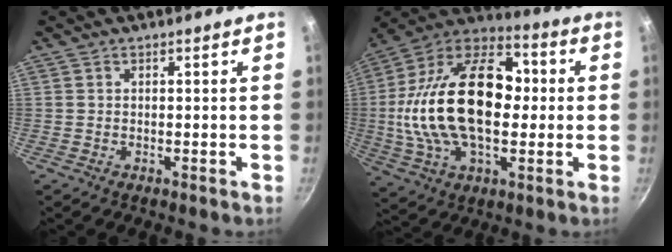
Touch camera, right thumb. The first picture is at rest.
{"total": 27.9, "force": [0.4, 16.5, 22.5], "torque": [-0.394, 0.037, -0.007]}